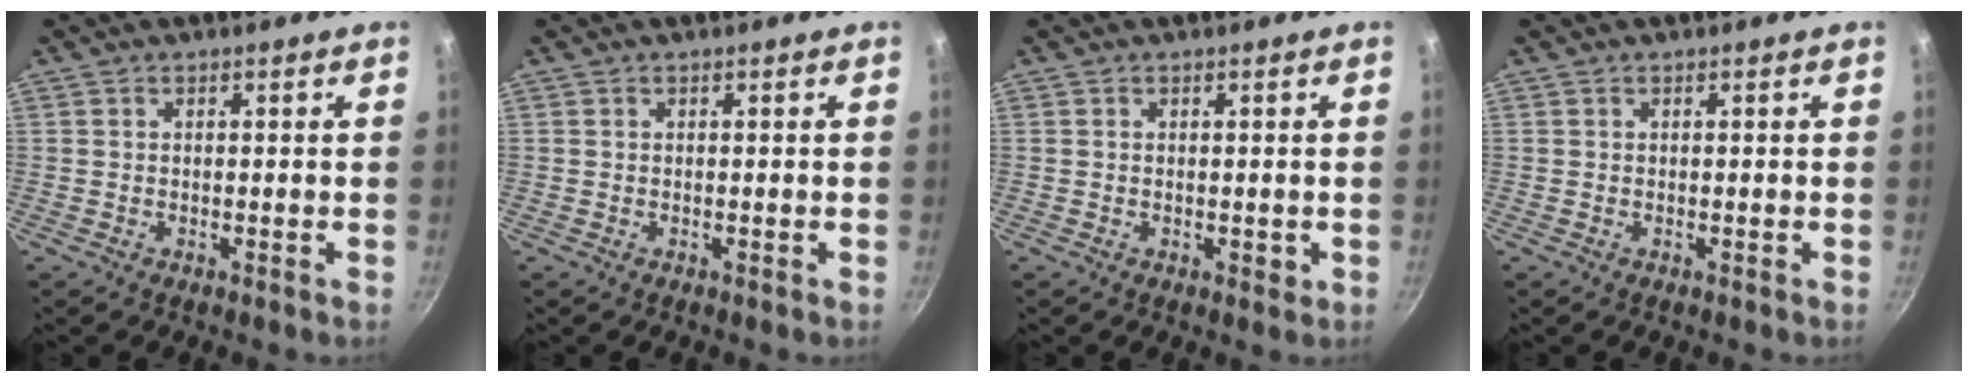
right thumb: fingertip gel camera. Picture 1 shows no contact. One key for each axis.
{"total": 0.0}
{"total": 1.2, "fx": -0.2, "fy": 0.6, "fz": 1.0, "tx": -0.014, "ty": -0.001, "tz": -0.003}
{"total": 0.0}